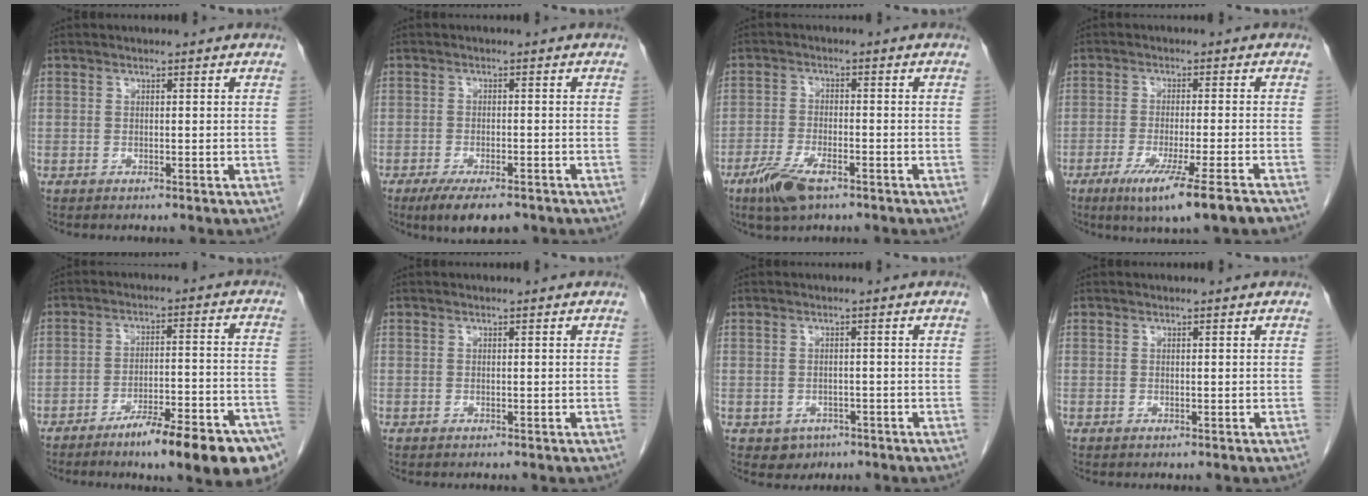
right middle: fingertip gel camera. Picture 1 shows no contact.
{"total": 7.4, "force": [-5.4, 2.0, 4.6], "torque": [-0.069, -0.013, -0.083]}
{"total": 6.4, "force": [-4.1, 1.9, 4.6], "torque": [-0.096, -0.010, -0.073]}
{"total": 10.8, "force": [-7.0, -0.8, 8.1], "torque": [-0.120, -0.029, -0.103]}
{"total": 16.4, "force": [-11.4, 1.6, 11.7], "torque": [-0.110, 0.015, -0.171]}
{"total": 0.0}
{"total": 2.5, "force": [-1.3, 2.1, 0.6], "torque": [-0.007, 0.006, -0.011]}
{"total": 0.0}